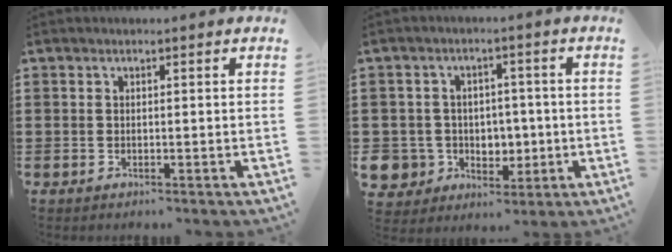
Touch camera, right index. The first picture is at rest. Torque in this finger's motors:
{"motor_torque": [0.35, 0.00, 0.26, 0.09]}